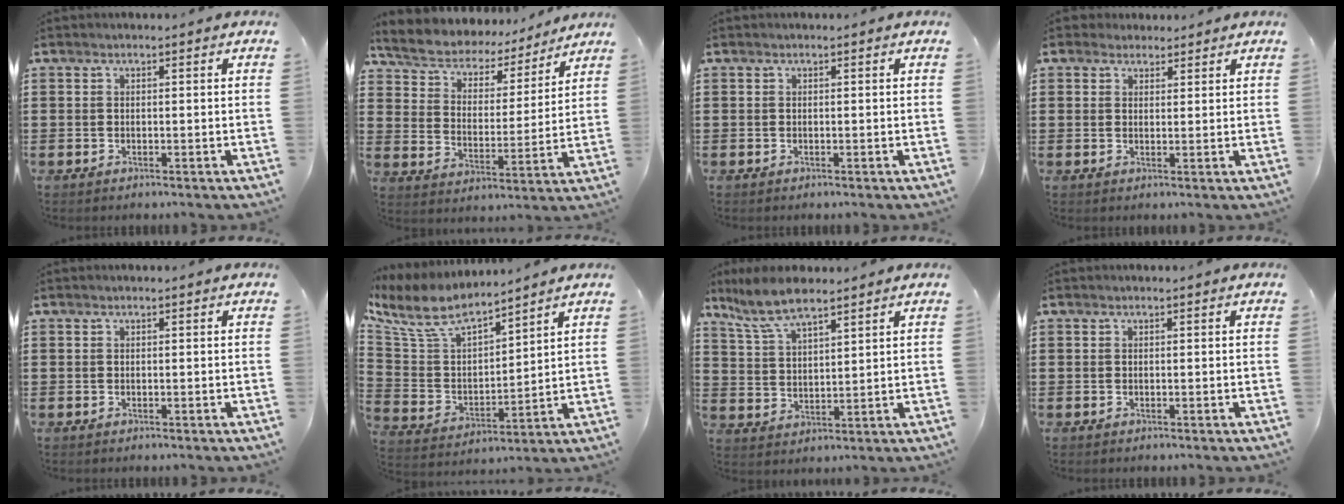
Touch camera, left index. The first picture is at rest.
{"total": 5.6, "force": [5.3, 1.7, 0.7], "torque": [-0.044, -0.037, 0.088]}
{"total": 0.0}
{"total": 2.3, "force": [2.0, 1.1, 0.1], "torque": [-0.008, 0.007, 0.039]}
{"total": 0.0}
{"total": 8.3, "force": [7.0, 2.5, 3.7], "torque": [-0.104, -0.038, 0.123]}
{"total": 7.8, "force": [6.4, 1.8, 4.1], "torque": [-0.100, -0.011, 0.118]}
{"total": 0.0}